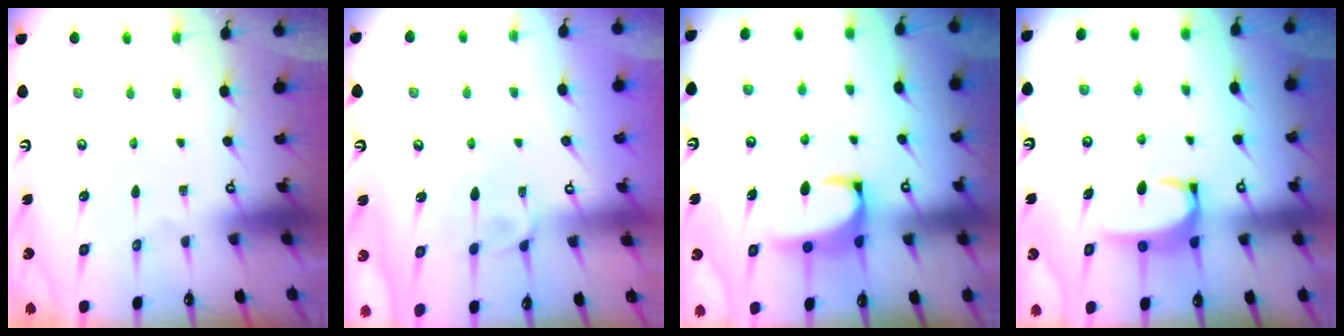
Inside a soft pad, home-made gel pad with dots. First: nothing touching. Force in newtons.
{"total": 2.7, "press": 2.6, "slide": 0.7}
{"total": 2.4, "press": 2.2, "slide": 0.9}
{"total": 3.6, "press": 3.5, "slide": 0.6}